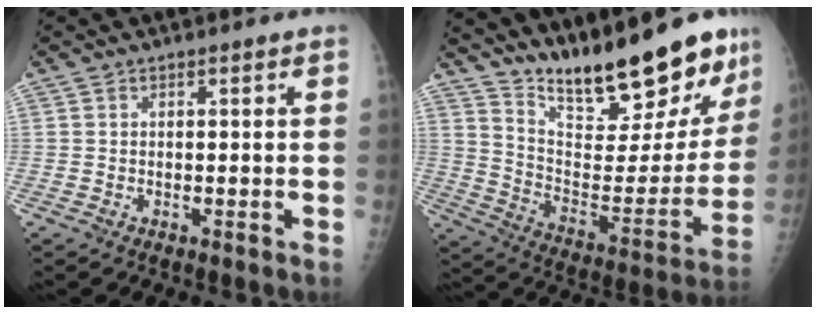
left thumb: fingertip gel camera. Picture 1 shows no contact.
{"total": 26.0, "force": [20.4, 7.3, 14.3], "torque": [-0.180, -0.103, 0.310]}